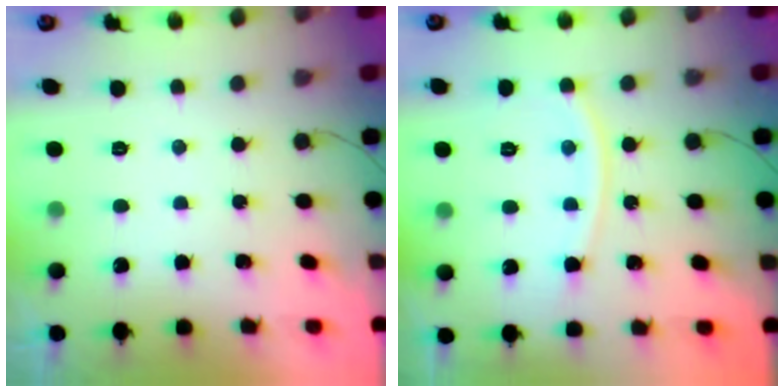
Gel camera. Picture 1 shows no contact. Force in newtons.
{"total": 9.7, "press": 9.6, "slide": 1.2}